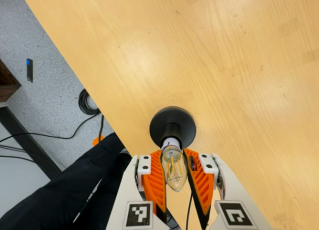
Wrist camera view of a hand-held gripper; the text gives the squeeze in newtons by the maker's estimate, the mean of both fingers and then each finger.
{"total": 22.5, "left": 22.0, "right": 23.0}